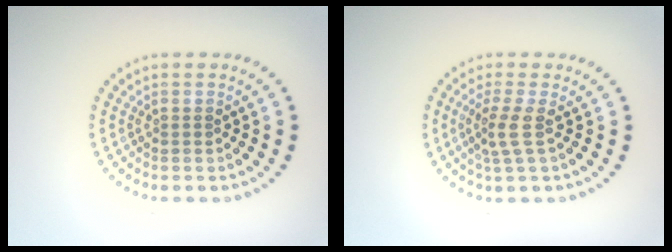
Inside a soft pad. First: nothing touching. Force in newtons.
{"total": 2.3, "press": 1.6, "slide": 1.6}